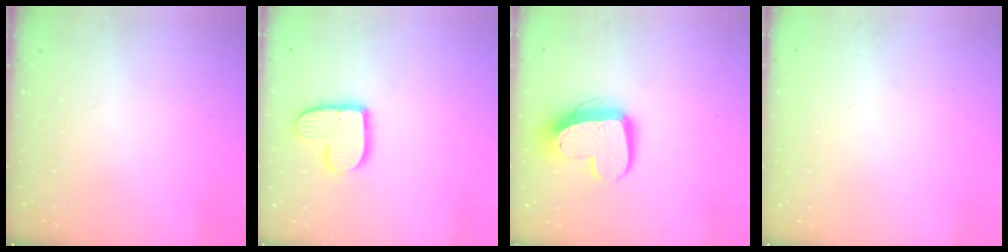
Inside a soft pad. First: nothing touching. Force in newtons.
{"total": 11.3, "press": 11.3, "slide": 0.7}
{"total": 13.8, "press": 13.8, "slide": 1.2}
{"total": 0.0}